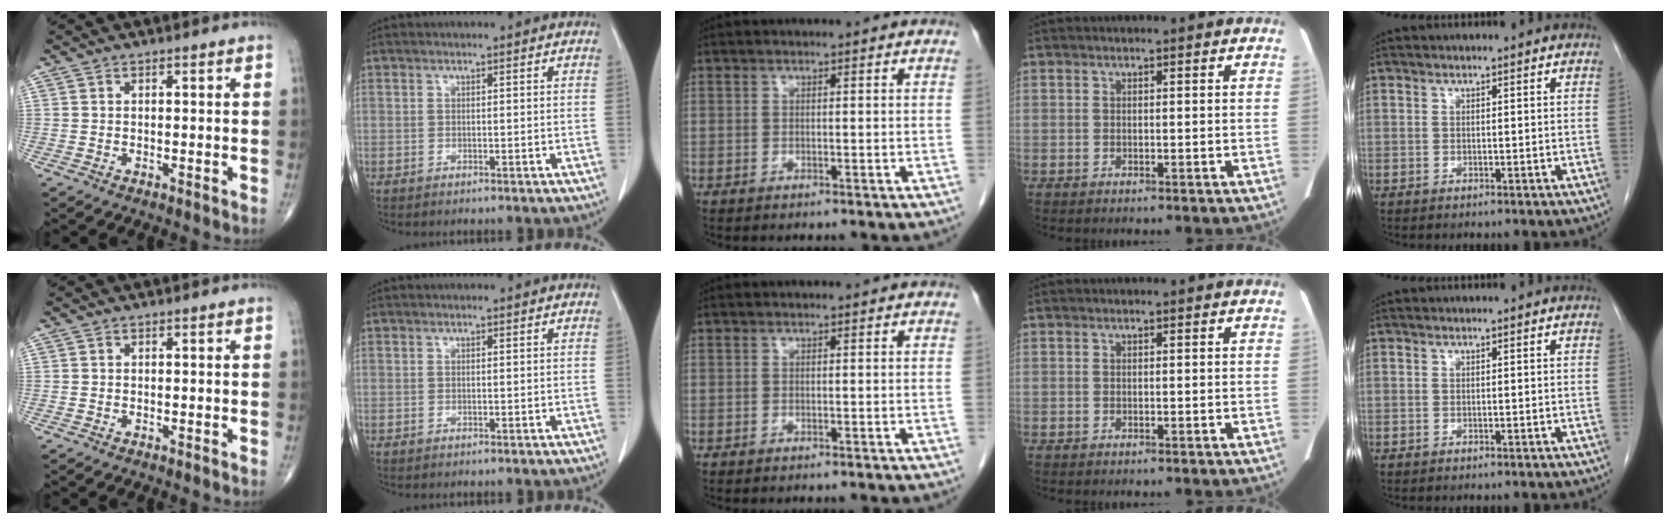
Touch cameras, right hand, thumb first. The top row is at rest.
{}